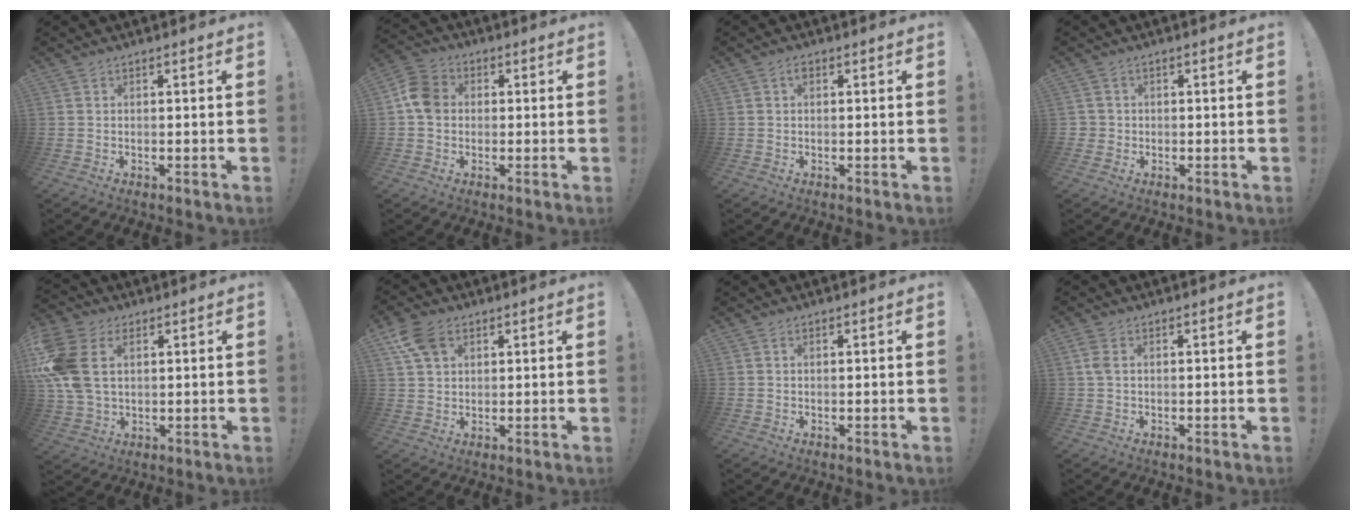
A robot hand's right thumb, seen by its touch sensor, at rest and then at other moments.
{"total": 8.3, "force": [0.4, 6.8, 4.8], "torque": [-0.082, 0.018, 0.011]}
{"total": 1.2, "force": [0.3, 0.7, 0.9], "torque": [-0.016, 0.003, 0.004]}
{"total": 1.6, "force": [-0.2, 1.6, 0.5], "torque": [-0.004, 0.002, -0.003]}
{"total": 14.0, "force": [3.9, 9.6, 9.4], "torque": [-0.201, -0.008, 0.077]}
{"total": 8.2, "force": [3.9, 5.5, 4.7], "torque": [-0.084, -0.005, 0.076]}
{"total": 0.0}
{"total": 2.8, "force": [0.9, 1.3, 2.3], "torque": [-0.043, 0.004, 0.015]}